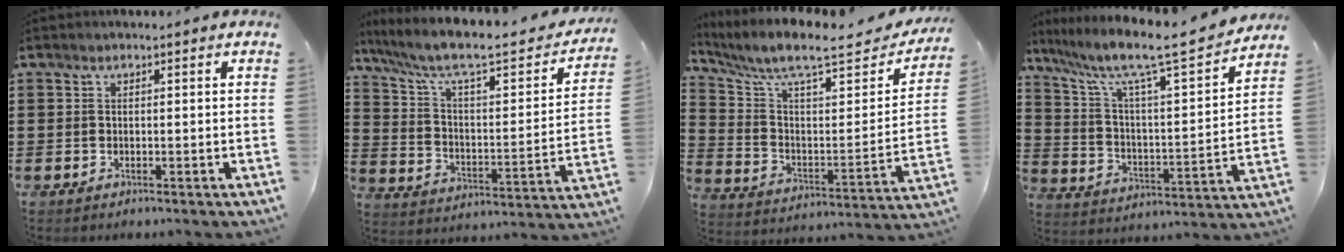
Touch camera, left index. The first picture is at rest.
{"total": 7.6, "force": [5.5, 1.5, 5.1], "torque": [-0.123, -0.043, 0.086]}
{"total": 9.1, "force": [7.4, 1.5, 5.1], "torque": [-0.123, -0.054, 0.121]}
{"total": 9.6, "force": [7.6, 0.9, 5.7], "torque": [-0.135, -0.061, 0.118]}